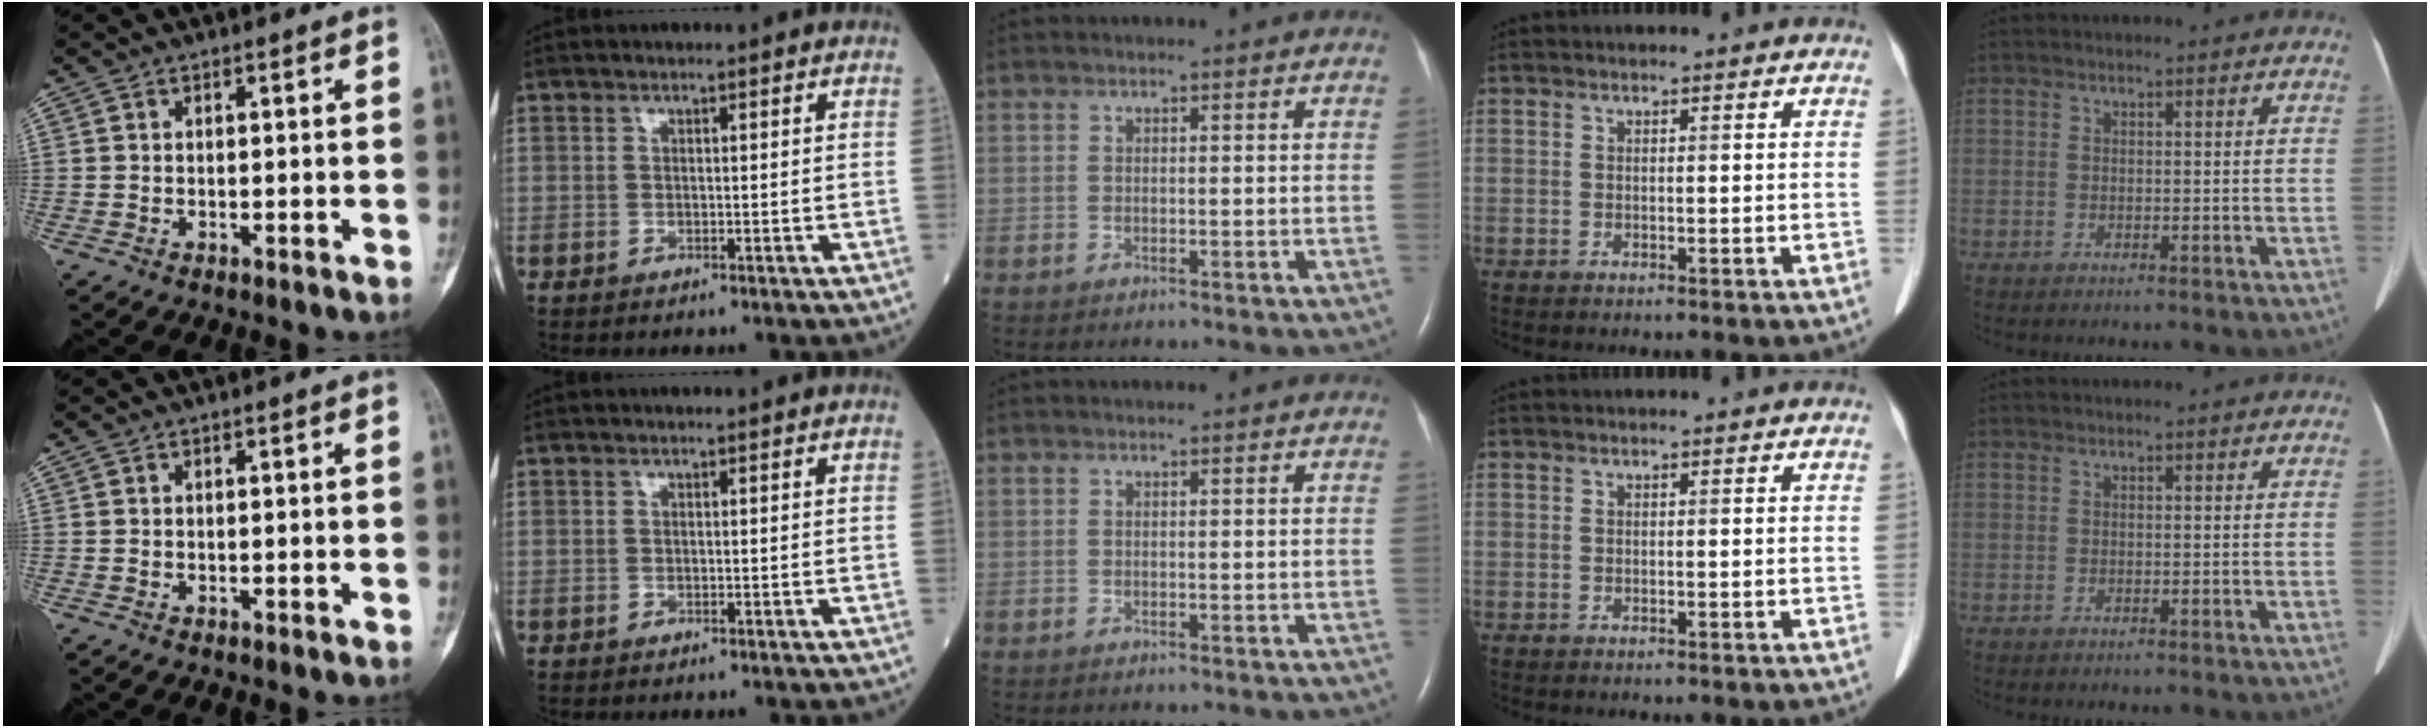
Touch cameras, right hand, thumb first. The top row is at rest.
{}